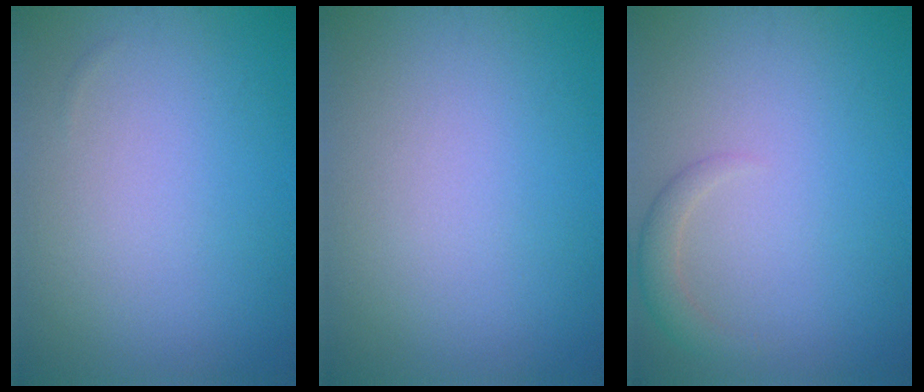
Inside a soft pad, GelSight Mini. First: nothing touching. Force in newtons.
{"total": 0.0}
{"total": 1.7, "press": 1.7, "slide": 0.1}